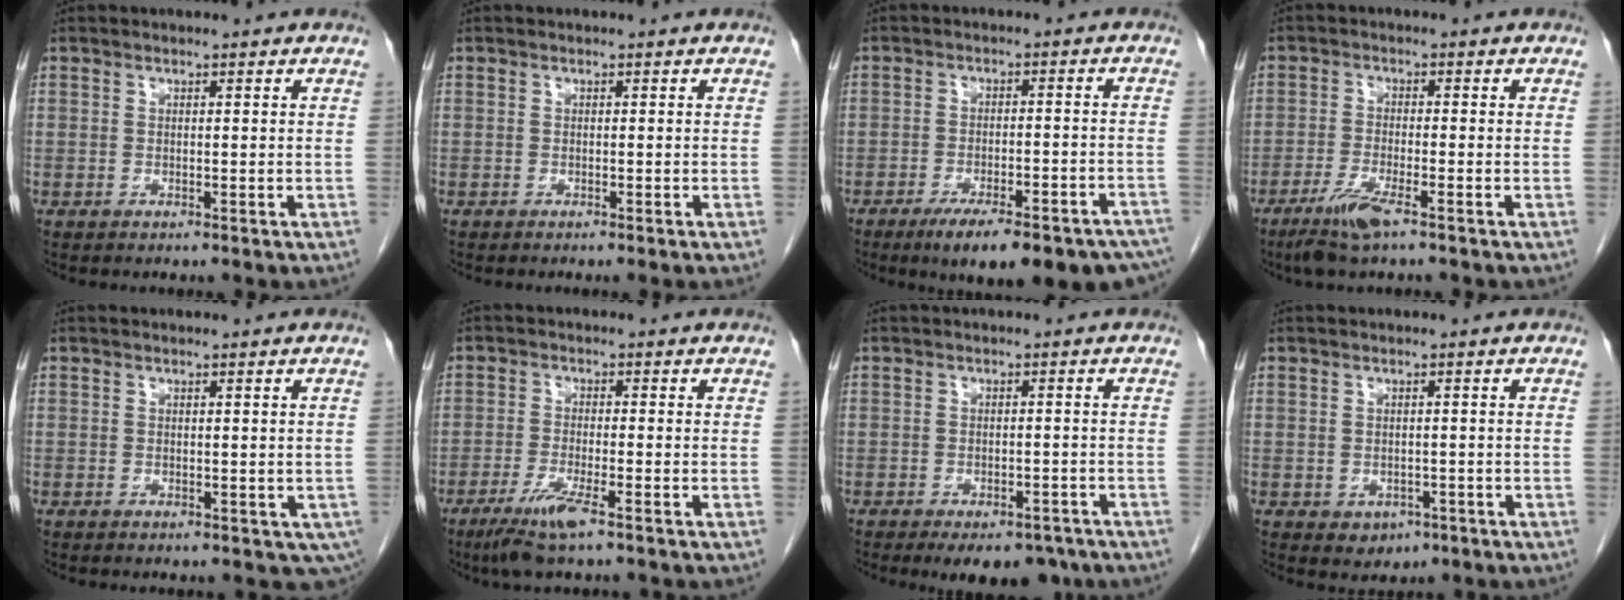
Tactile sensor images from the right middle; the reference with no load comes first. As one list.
[{"total": 0.7, "force": [-0.5, -0.3, 0.4], "torque": [-0.003, 0.004, -0.011]}, {"total": 19.0, "force": [-14.8, 4.4, 11.1], "torque": [-0.100, 0.005, -0.191]}, {"total": 5.2, "force": [-3.4, 0.3, 3.9], "torque": [-0.086, -0.013, -0.067]}, {"total": 2.8, "force": [-0.3, 1.8, 2.1], "torque": [-0.020, -0.004, 0.003]}, {"total": 5.6, "force": [-3.5, 0.1, 4.4], "torque": [-0.094, -0.016, -0.067]}, {"total": 9.2, "force": [-6.9, 4.3, 4.2], "torque": [-0.048, -0.002, -0.091]}, {"total": 2.5, "force": [-1.0, 2.0, 1.2], "torque": [-0.013, 0.002, -0.003]}]